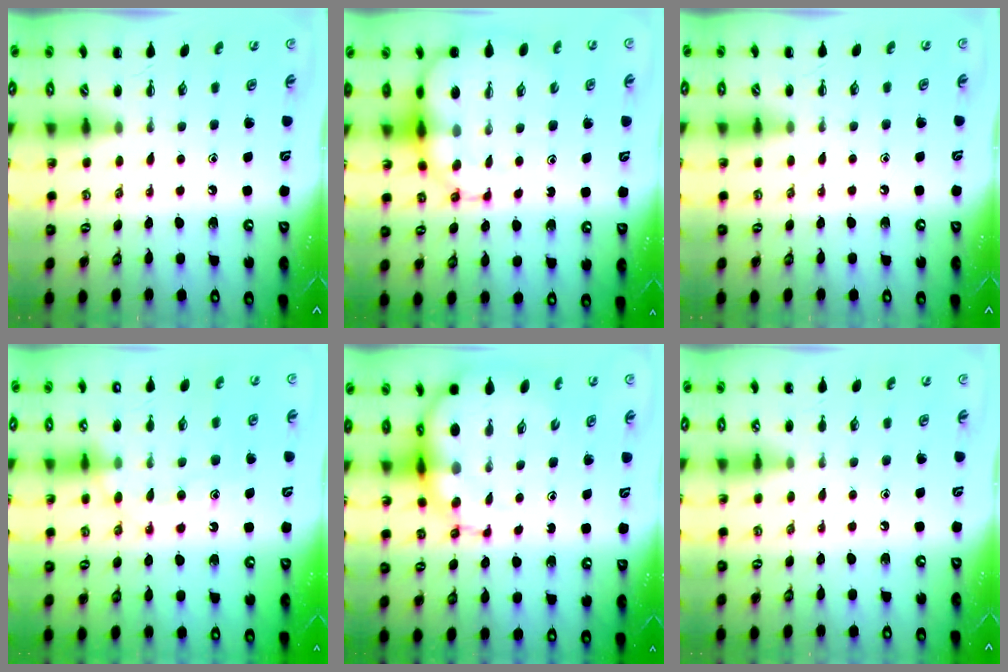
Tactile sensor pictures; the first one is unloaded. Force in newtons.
{"total": 11.7, "press": 11.3, "slide": 3.2}
{"total": 4.6, "press": 4.3, "slide": 1.8}
{"total": 14.4, "press": 14.3, "slide": 0.8}
{"total": 13.1, "press": 12.6, "slide": 3.5}
{"total": 5.3, "press": 5.0, "slide": 1.9}